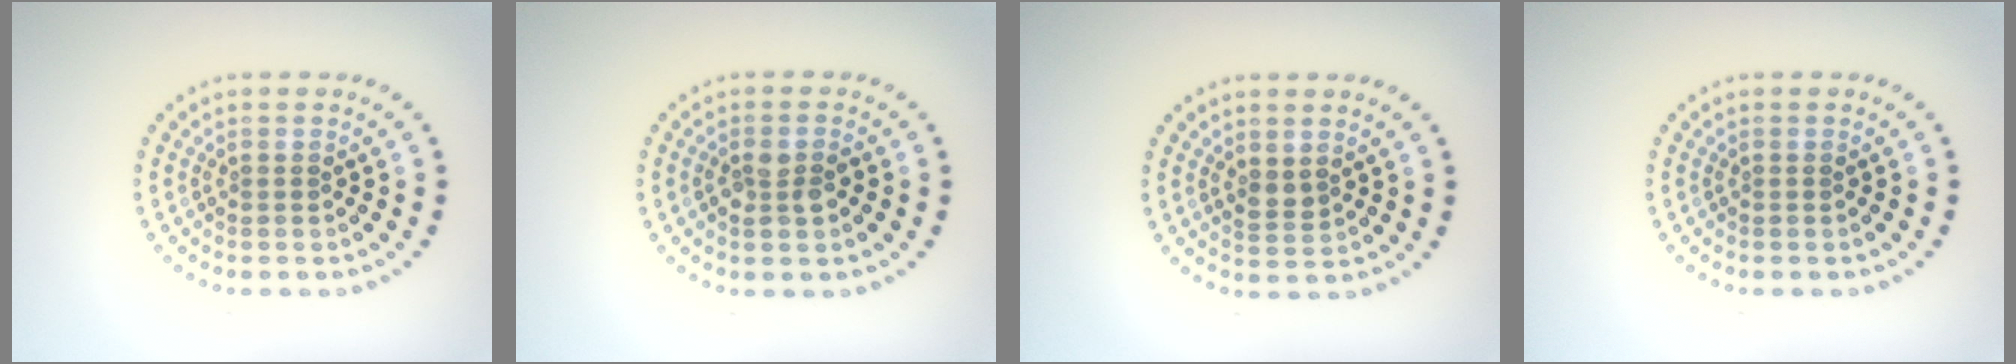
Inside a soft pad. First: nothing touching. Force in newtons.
{"total": 1.9, "press": 1.9, "slide": 0.5}
{"total": 1.5, "press": 1.3, "slide": 0.6}
{"total": 0.0}